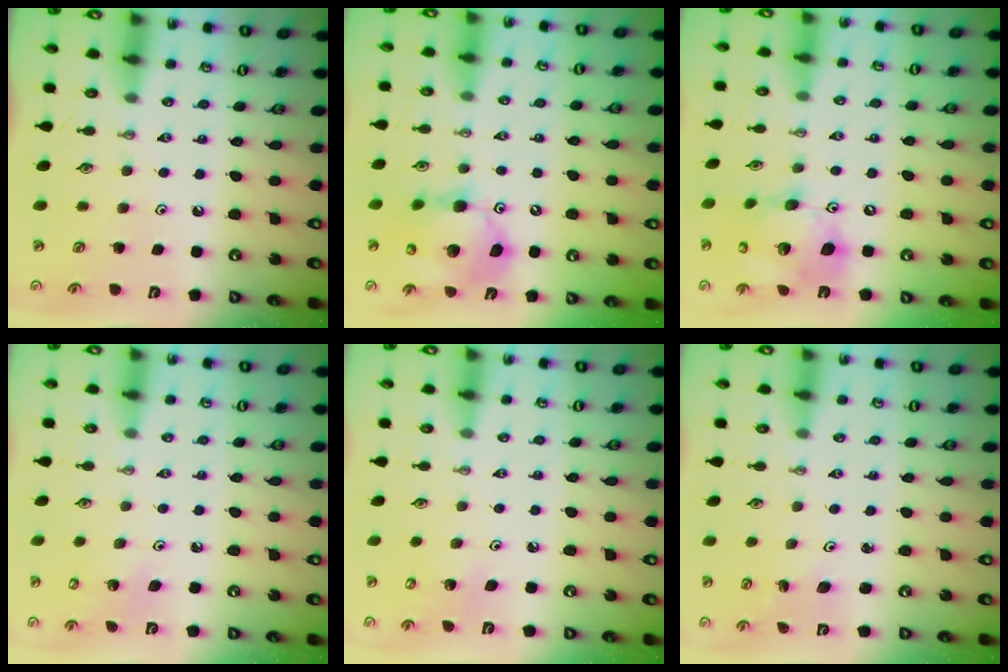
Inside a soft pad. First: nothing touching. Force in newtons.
{"total": 13.8, "press": 13.6, "slide": 2.4}
{"total": 17.9, "press": 17.6, "slide": 3.4}
{"total": 3.9, "press": 3.9, "slide": 0.3}
{"total": 4.2, "press": 4.2, "slide": 0.2}
{"total": 2.3, "press": 2.3, "slide": 0.3}